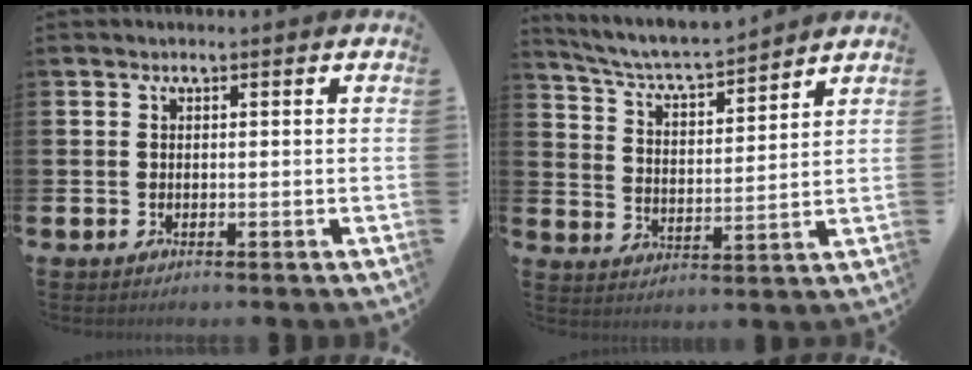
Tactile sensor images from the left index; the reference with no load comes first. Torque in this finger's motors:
{"motor_torque": [-0.08, -0.14, 0.11, 0.04]}